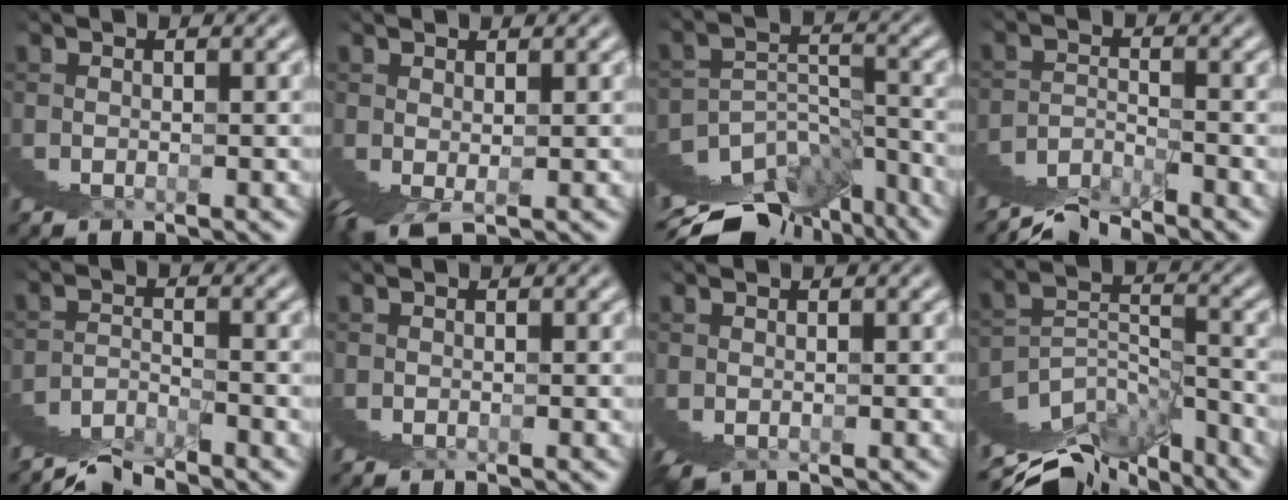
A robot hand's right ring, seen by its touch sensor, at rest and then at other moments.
{"total": 2.3, "force": [0.4, -0.2, 2.3], "torque": [-0.038, -0.002, 0.015]}
{"total": 8.6, "force": [-4.1, 4.1, 6.3], "torque": [-0.089, -0.015, -0.056]}
{"total": 1.9, "force": [-1.3, -0.1, 1.3], "torque": [-0.019, 0.000, -0.026]}
{"total": 1.9, "force": [-1.5, -0.3, 1.1], "torque": [-0.010, 0.005, -0.032]}
{"total": 0.0}
{"total": 1.1, "force": [0.5, 0.0, 1.0], "torque": [-0.019, 0.004, 0.007]}
{"total": 7.3, "force": [-1.4, 3.1, 6.4], "torque": [-0.078, 0.004, -0.021]}